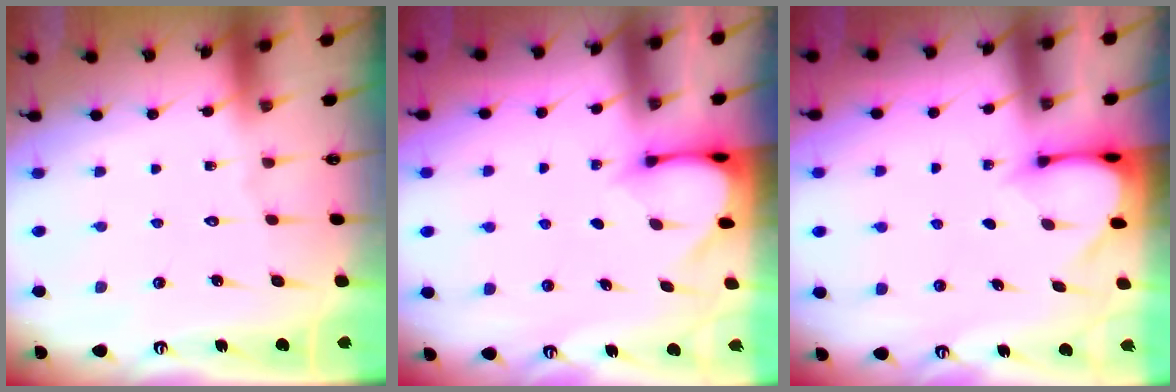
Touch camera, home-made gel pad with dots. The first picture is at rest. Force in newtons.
{"total": 3.4, "press": 3.4, "slide": 0.3}
{"total": 3.4, "press": 3.4, "slide": 0.3}